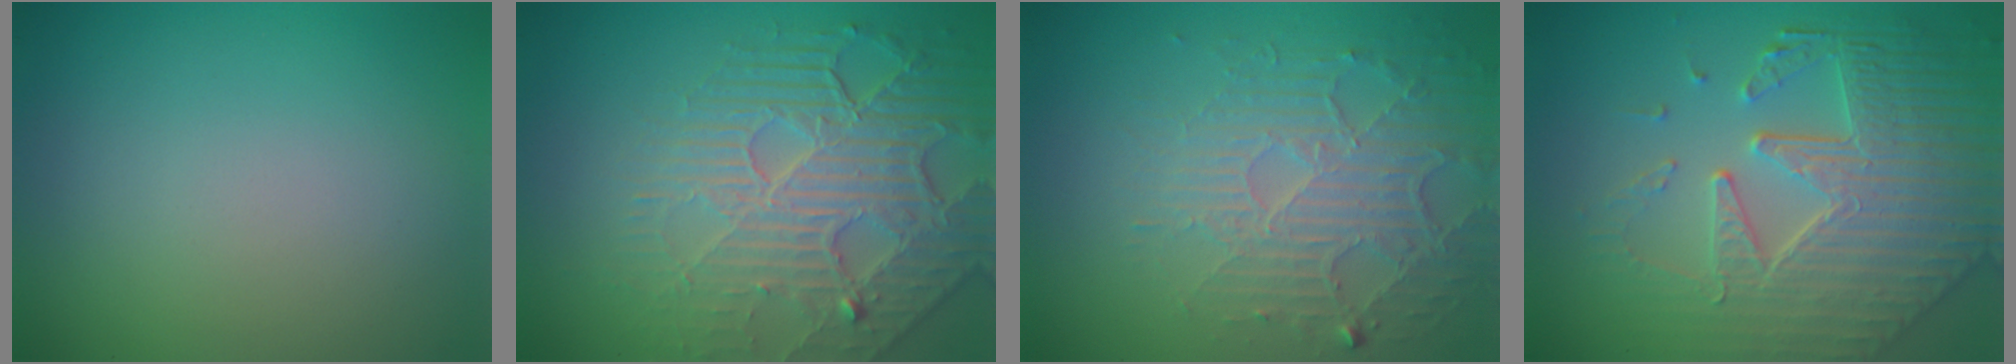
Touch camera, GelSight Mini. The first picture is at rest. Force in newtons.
{"total": 6.5, "press": 5.3, "slide": 3.9}
{"total": 5.1, "press": 3.5, "slide": 3.7}
{"total": 8.5, "press": 6.0, "slide": 6.0}